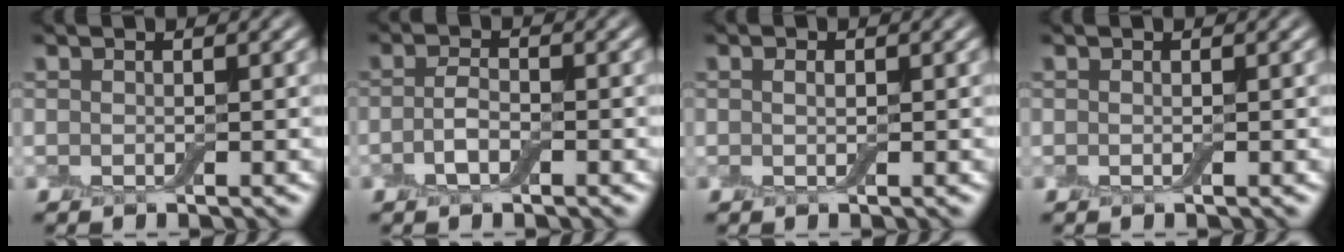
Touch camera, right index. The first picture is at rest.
{"total": 2.1, "force": [-0.8, 0.9, 1.7], "torque": [-0.038, 0.001, -0.021]}
{"total": 0.8, "force": [0.2, 0.4, 0.7], "torque": [-0.015, 0.001, 0.003]}
{"total": 0.0}